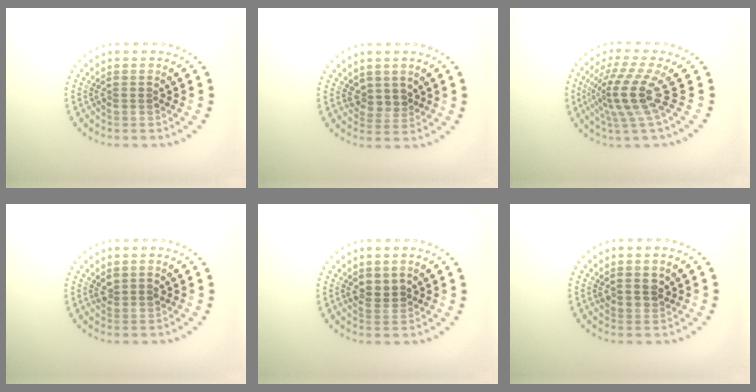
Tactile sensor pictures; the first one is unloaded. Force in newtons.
{"total": 1.9, "press": 1.5, "slide": 1.2}
{"total": 4.4, "press": 3.1, "slide": 3.1}
{"total": 1.0, "press": 0.9, "slide": 0.4}
{"total": 1.9, "press": 1.7, "slide": 0.8}
{"total": 1.9, "press": 1.7, "slide": 0.8}